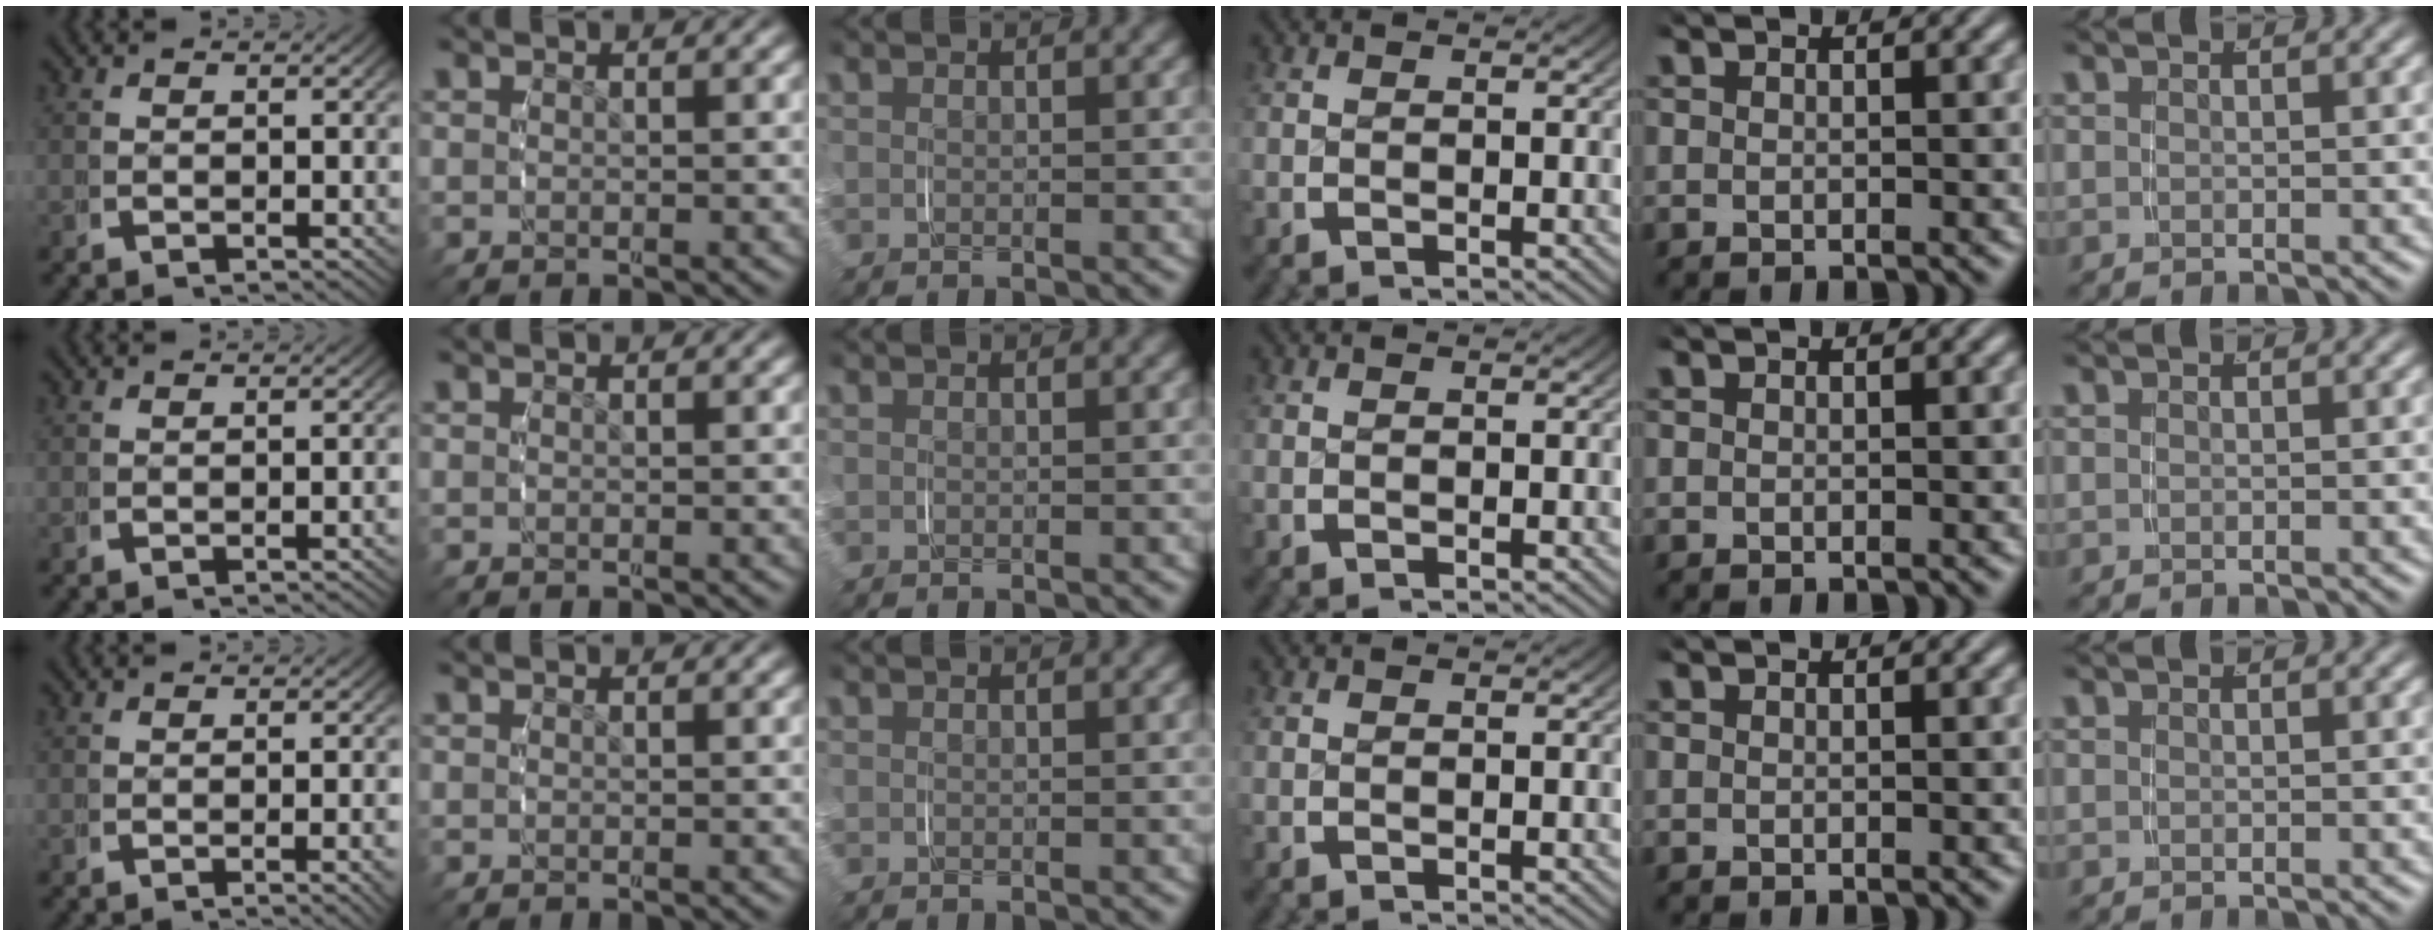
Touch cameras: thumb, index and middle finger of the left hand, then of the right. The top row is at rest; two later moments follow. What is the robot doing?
{"motion": "grasp_and_lifting", "object": "measuring cup"}